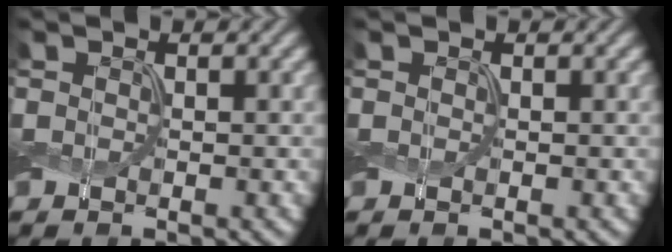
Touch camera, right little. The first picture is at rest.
{"total": 0.0}